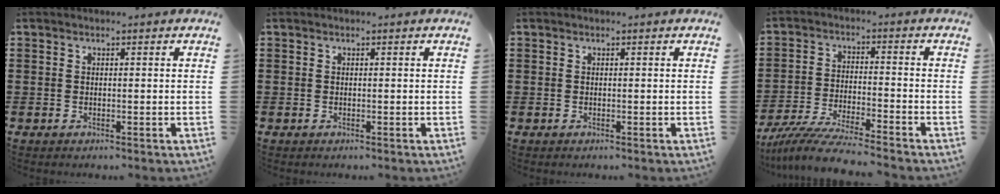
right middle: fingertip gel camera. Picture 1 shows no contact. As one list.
[{"total": 0.0}, {"total": 0.0}, {"total": 7.5, "force": [-7.0, -0.1, 2.7], "torque": [-0.060, -0.010, -0.137]}]